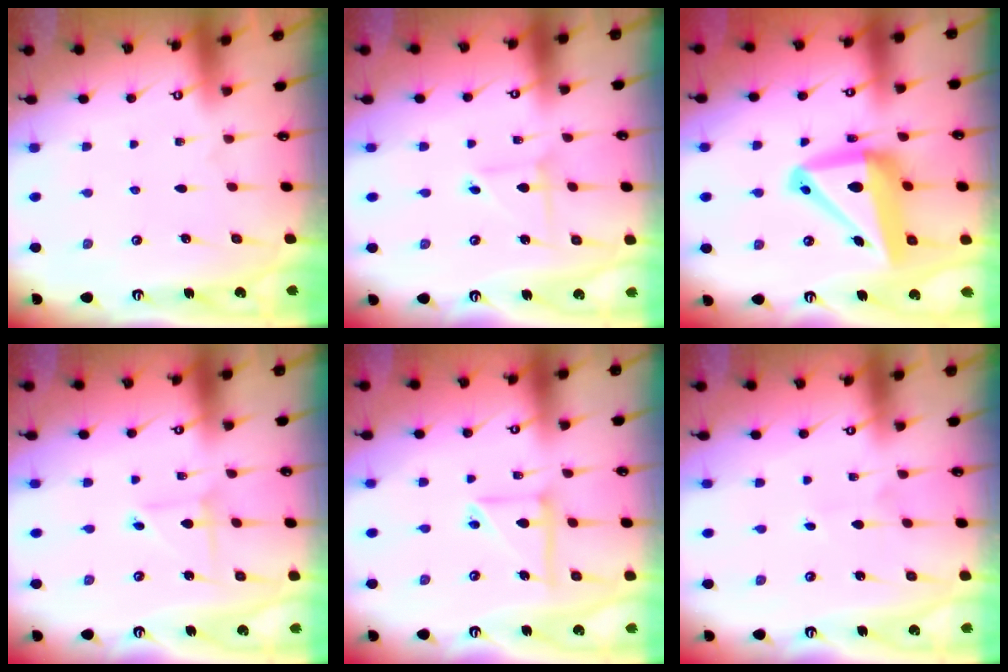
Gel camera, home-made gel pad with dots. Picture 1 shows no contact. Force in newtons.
{"total": 2.4, "press": 2.4, "slide": 0.3}
{"total": 16.7, "press": 16.4, "slide": 3.4}
{"total": 2.4, "press": 2.4, "slide": 0.3}
{"total": 9.1, "press": 9.1, "slide": 0.8}
{"total": 2.0, "press": 2.0, "slide": 0.1}